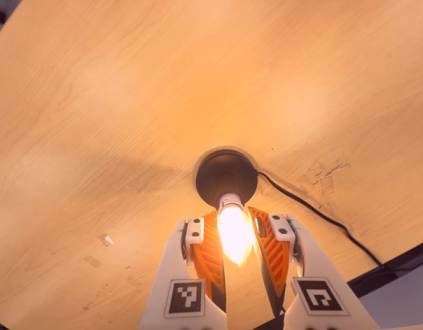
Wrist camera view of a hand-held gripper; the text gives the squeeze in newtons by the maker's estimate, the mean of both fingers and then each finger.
{"total": 12.4, "left": 11.2, "right": 13.6}